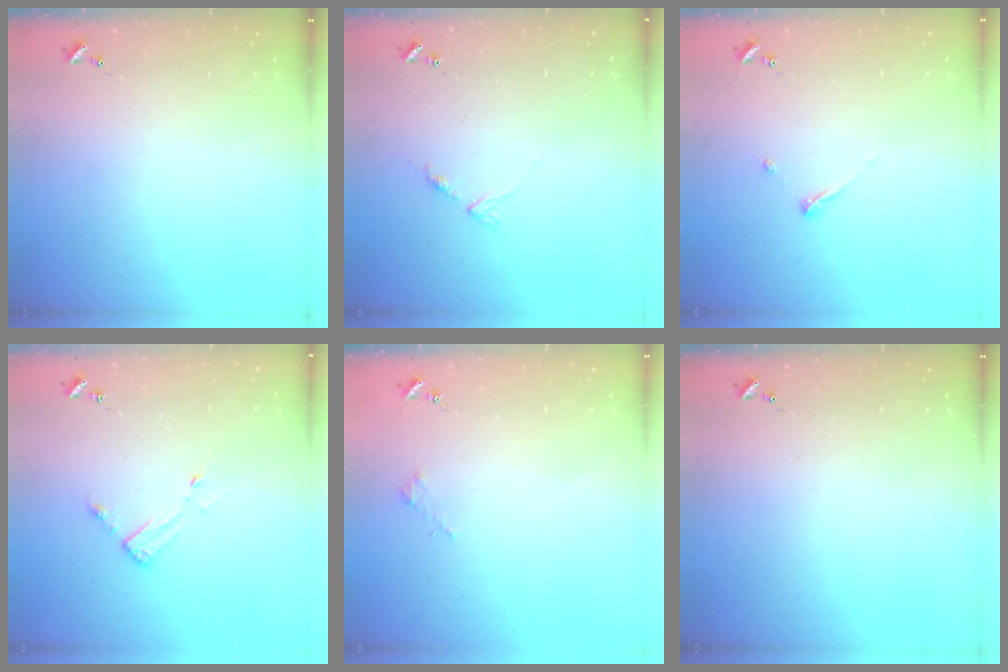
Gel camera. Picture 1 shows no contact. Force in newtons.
{"total": 5.9, "press": 5.9, "slide": 0.7}
{"total": 4.5, "press": 4.5, "slide": 0.4}
{"total": 3.5, "press": 3.5, "slide": 0.4}
{"total": 1.8, "press": 1.8, "slide": 0.2}
{"total": 0.0}